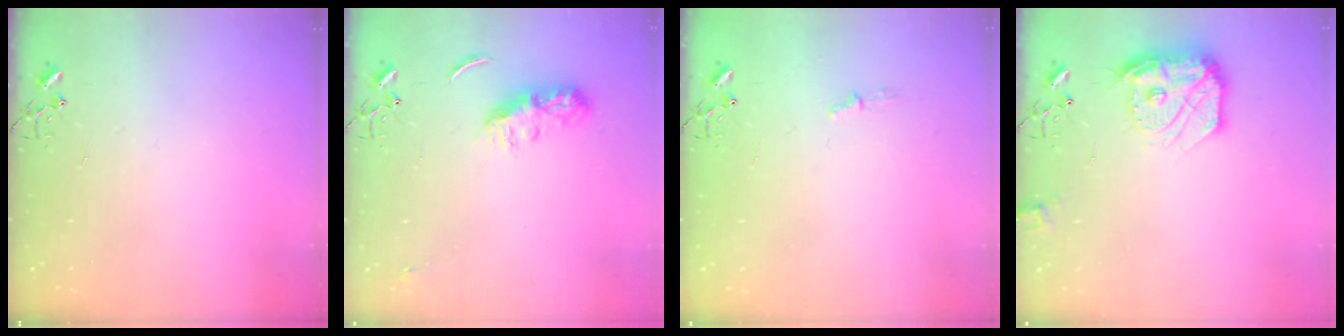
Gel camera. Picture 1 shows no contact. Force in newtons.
{"total": 9.6, "press": 9.6, "slide": 0.2}
{"total": 3.8, "press": 3.8, "slide": 0.4}
{"total": 15.7, "press": 15.6, "slide": 1.4}